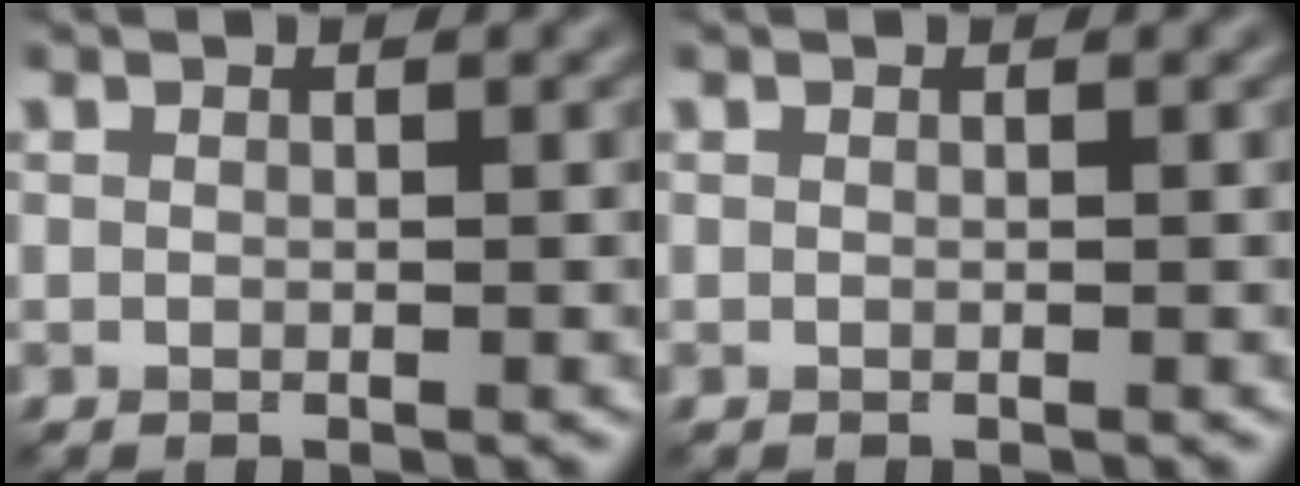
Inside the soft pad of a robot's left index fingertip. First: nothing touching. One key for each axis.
{"total": 0.0}